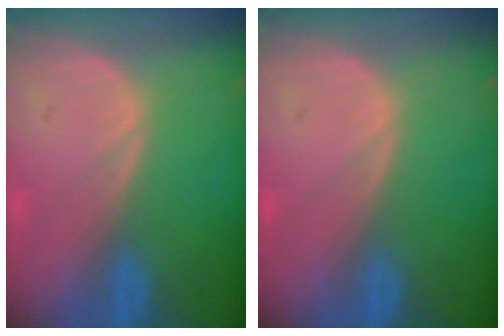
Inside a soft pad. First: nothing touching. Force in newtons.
{"total": 0.0}